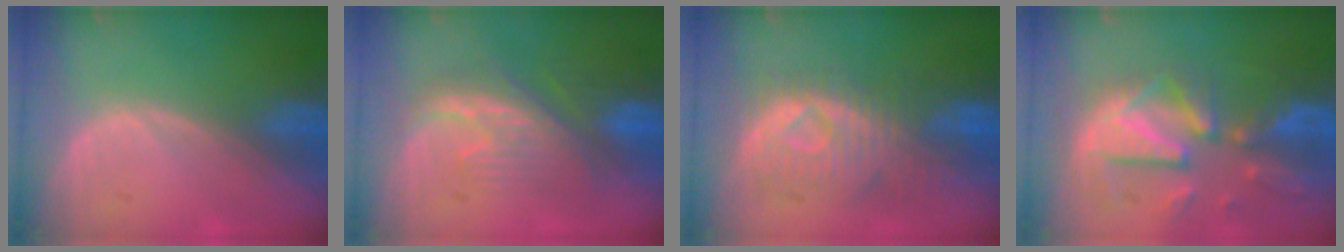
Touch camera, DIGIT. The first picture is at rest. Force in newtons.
{"total": 8.4, "press": 8.1, "slide": 2.1}
{"total": 9.6, "press": 9.2, "slide": 3.0}
{"total": 12.1, "press": 10.4, "slide": 6.1}